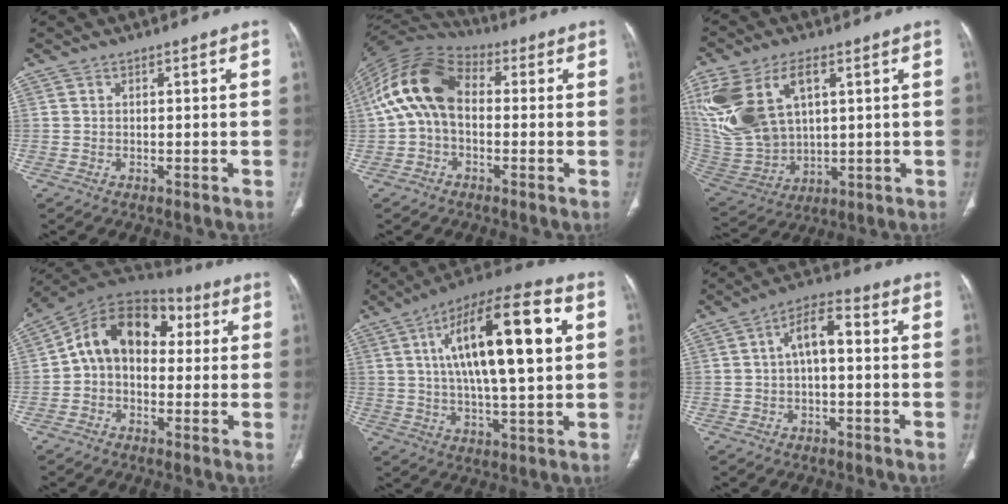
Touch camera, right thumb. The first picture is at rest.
{"total": 14.2, "force": [0.6, 9.3, 10.7], "torque": [-0.205, 0.039, -0.003]}
{"total": 21.0, "force": [6.8, 12.6, 15.4], "torque": [-0.343, -0.015, 0.146]}
{"total": 14.6, "force": [1.9, 10.2, 10.3], "torque": [-0.135, 0.048, 0.018]}
{"total": 21.7, "force": [5.1, 6.7, 20.0], "torque": [-0.322, 0.011, 0.078]}
{"total": 7.2, "force": [0.6, 3.2, 6.4], "torque": [-0.107, 0.029, 0.001]}